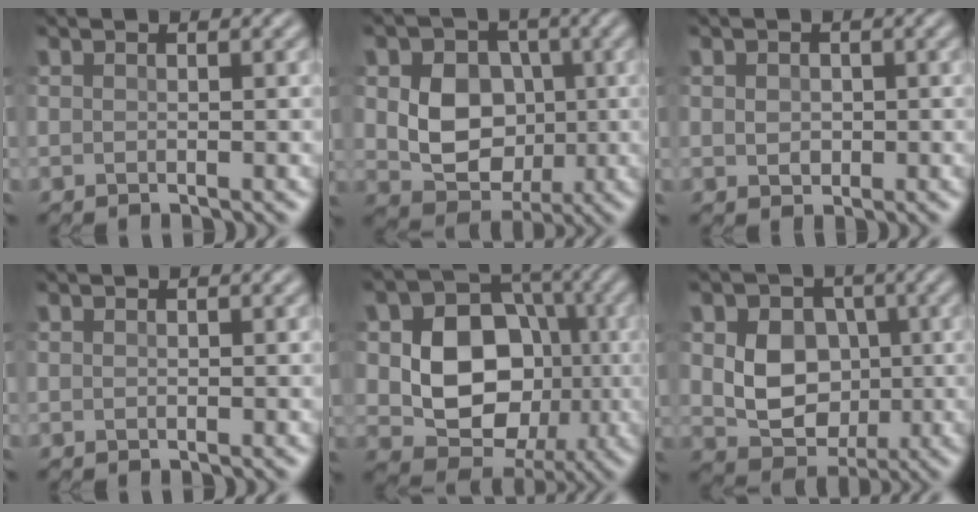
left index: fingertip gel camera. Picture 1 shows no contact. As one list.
[{"total": 7.0, "force": [0.0, 5.6, 4.3], "torque": [-0.079, -0.011, -0.003]}, {"total": 1.9, "force": [0.1, 1.6, 1.0], "torque": [-0.023, 0.001, 0.002]}, {"total": 0.0}, {"total": 10.3, "force": [-0.7, 8.0, 6.5], "torque": [-0.109, -0.008, -0.019]}, {"total": 6.3, "force": [0.1, 5.0, 3.8], "torque": [-0.074, -0.011, -0.001]}]